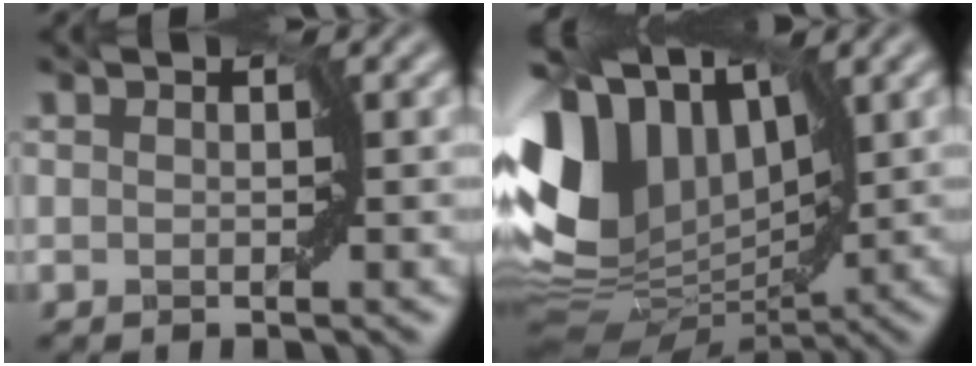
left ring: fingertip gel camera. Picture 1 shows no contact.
{"total": 11.1, "force": [2.7, 7.1, 8.0], "torque": [-0.184, 0.007, 0.056]}